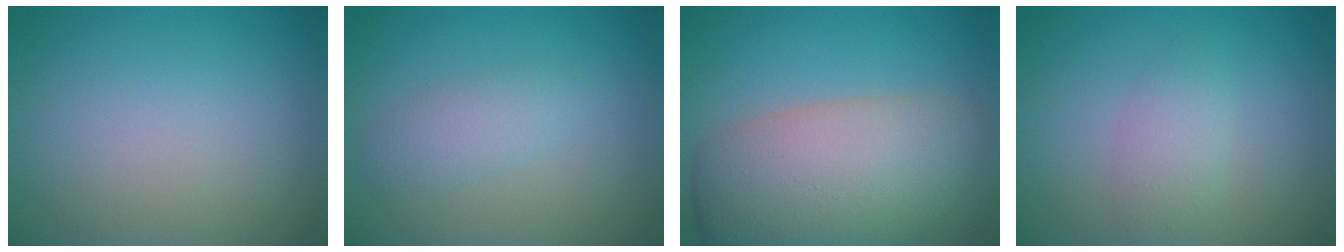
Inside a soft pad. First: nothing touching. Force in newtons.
{"total": 2.2, "press": 2.2, "slide": 0.2}
{"total": 10.6, "press": 10.5, "slide": 0.6}
{"total": 2.1, "press": 2.1, "slide": 0.1}